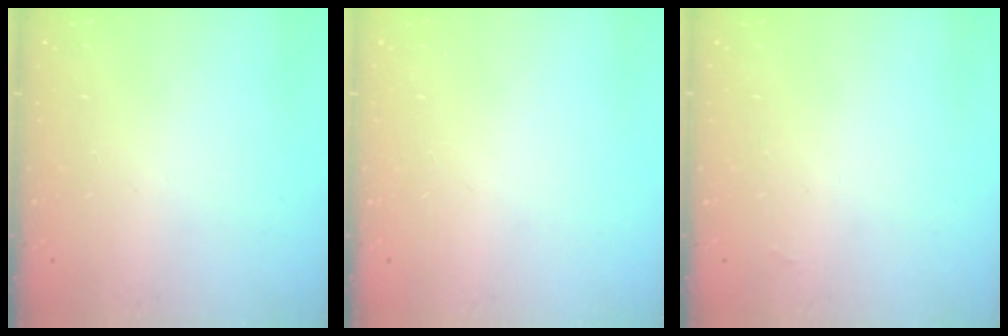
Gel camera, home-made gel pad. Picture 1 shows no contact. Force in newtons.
{"total": 0.0}
{"total": 1.3, "press": 1.3, "slide": 0.2}